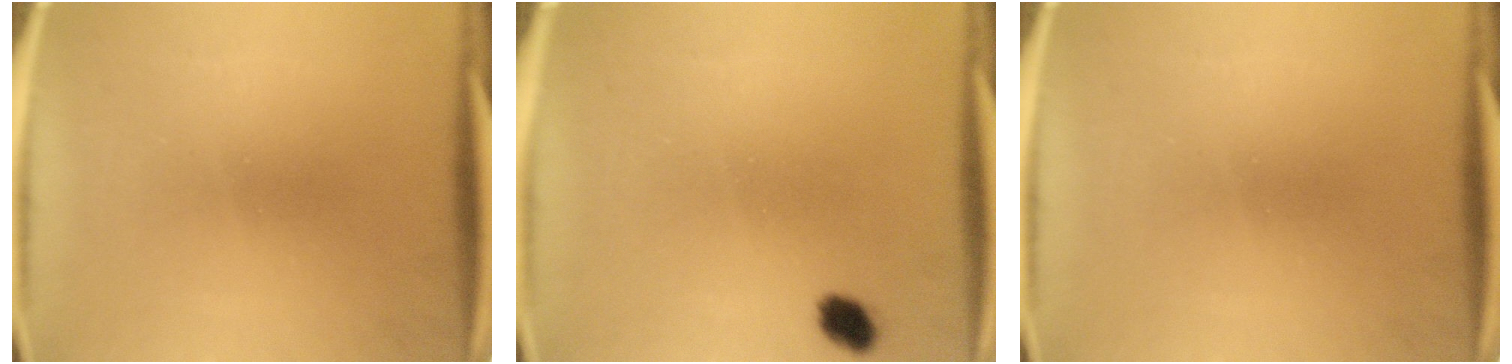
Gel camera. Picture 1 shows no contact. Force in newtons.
{"total": 2.8}
{"total": 0.0}